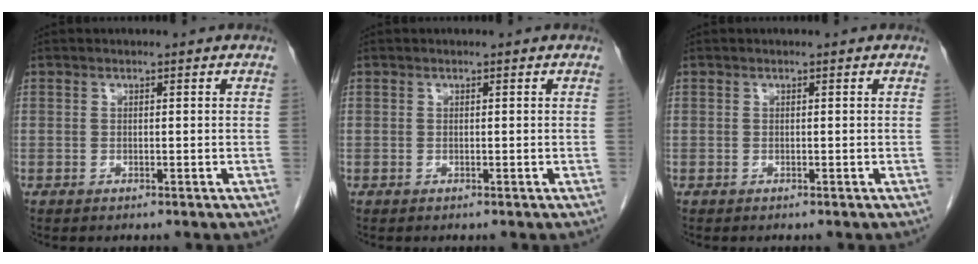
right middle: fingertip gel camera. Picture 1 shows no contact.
{"total": 0.0}
{"total": 0.0}